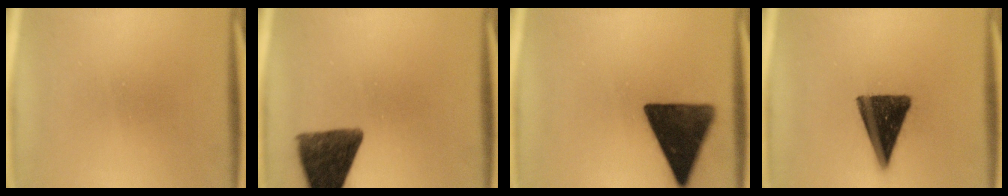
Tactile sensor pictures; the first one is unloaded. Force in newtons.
{"total": 11.2}
{"total": 14.0}
{"total": 14.2}